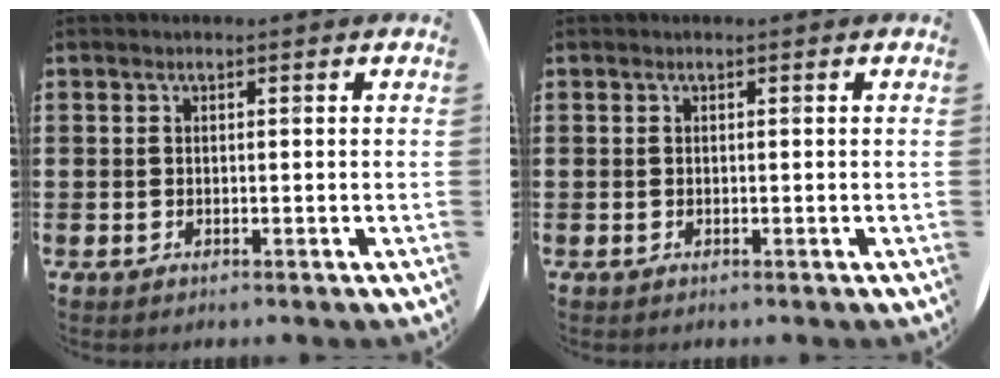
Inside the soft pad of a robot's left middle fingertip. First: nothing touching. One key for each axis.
{"total": 0.0}